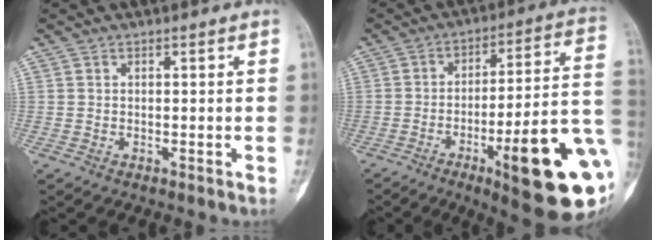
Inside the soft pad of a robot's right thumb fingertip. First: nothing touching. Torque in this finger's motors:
{"motor_torque": [3.12, 1.89, 1.37, -1.41, 0.52]}